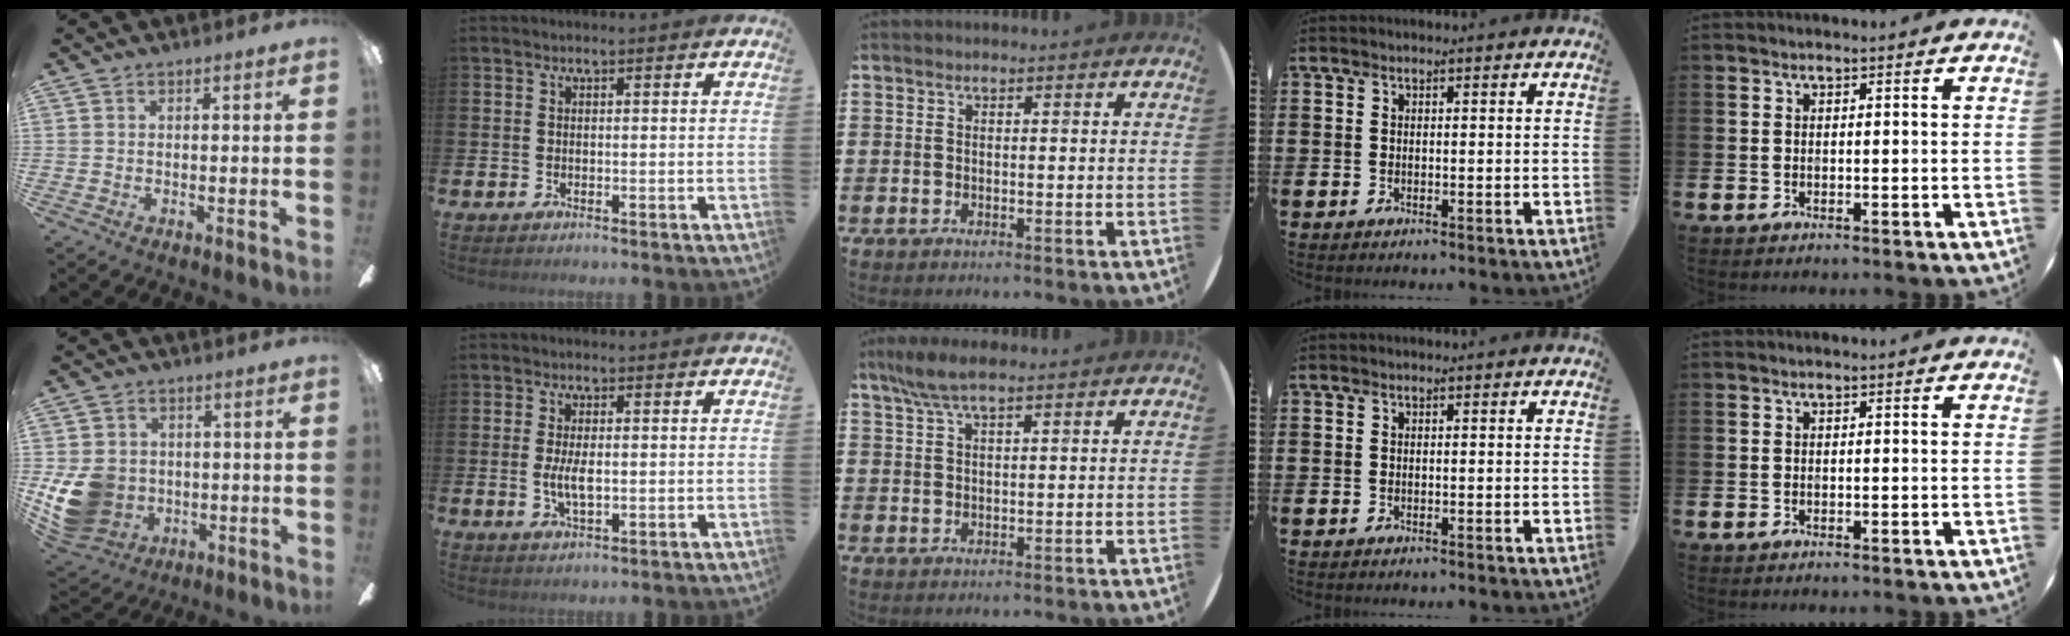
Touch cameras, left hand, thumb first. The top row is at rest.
{"thumb": {"total": 12.5, "force": [-1.5, 11.0, 5.8], "torque": [-0.133, 0.008, -0.023]}, "index": {"total": 3.6, "force": [0.0, 1.5, 3.2], "torque": [-0.055, 0.001, -0.003]}, "middle": {"total": 4.0, "force": [2.8, 0.8, 2.8], "torque": [-0.058, 0.005, 0.050]}}